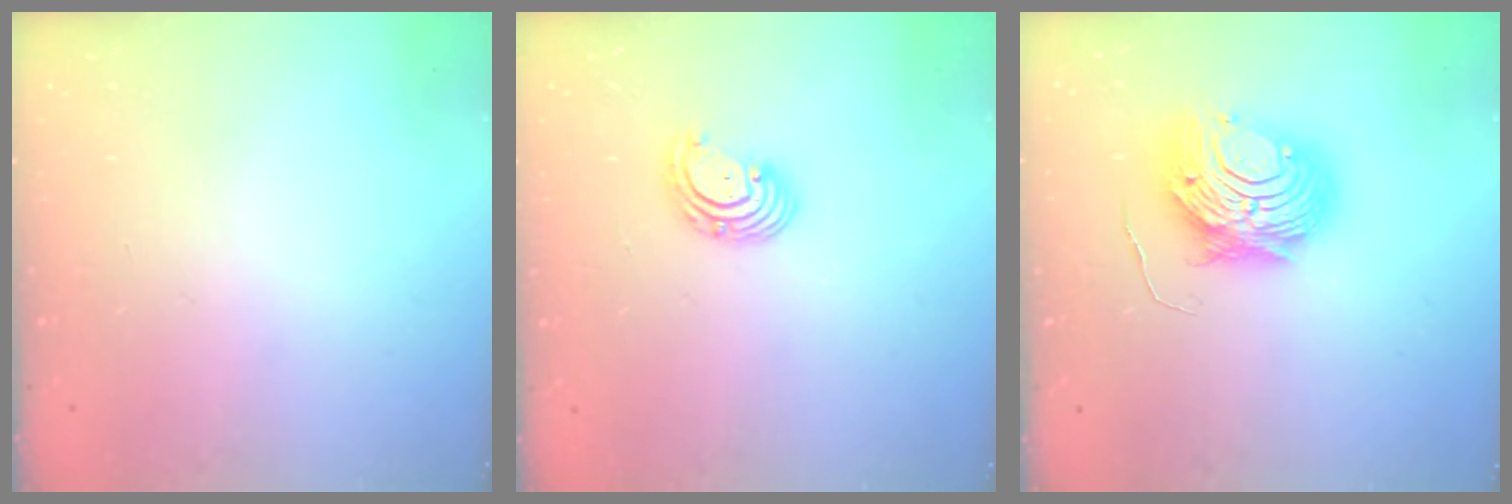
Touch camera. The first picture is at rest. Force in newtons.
{"total": 3.5, "press": 3.5, "slide": 0.2}
{"total": 10.5, "press": 10.5, "slide": 1.0}